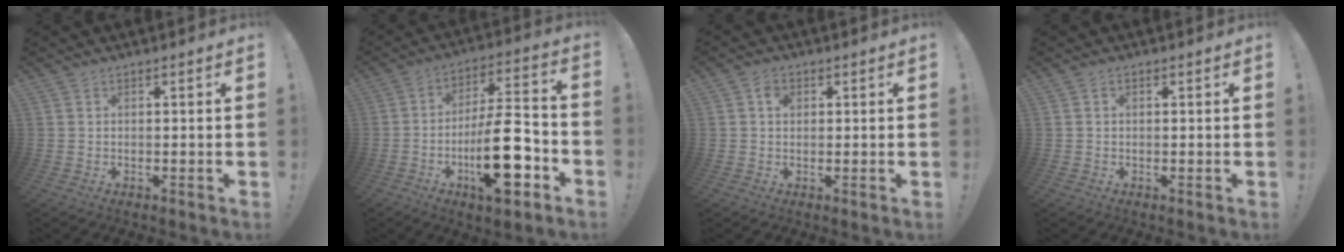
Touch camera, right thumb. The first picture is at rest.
{"total": 19.9, "force": [-6.2, 6.8, 17.6], "torque": [-0.286, 0.028, -0.098]}
{"total": 2.4, "force": [0.5, 2.0, 1.2], "torque": [-0.010, 0.002, 0.006]}
{"total": 0.7, "force": [-0.1, 0.5, 0.4], "torque": [-0.007, 0.003, -0.003]}